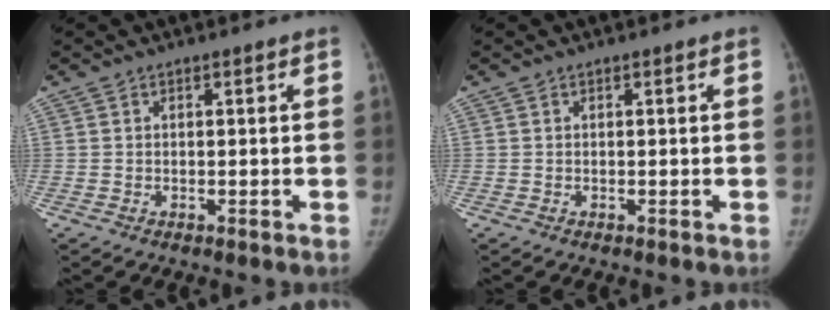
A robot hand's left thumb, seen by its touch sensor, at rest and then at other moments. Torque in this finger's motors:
{"motor_torque": [0.02, 0.00, 0.13, -0.27, 0.01]}